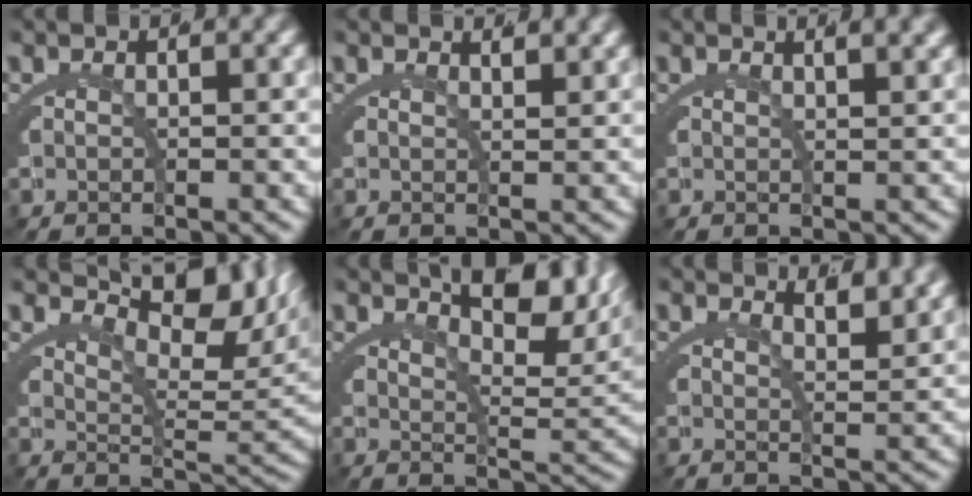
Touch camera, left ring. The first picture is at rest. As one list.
[{"total": 1.5, "force": [1.4, -0.2, 0.4], "torque": [-0.003, -0.003, 0.024]}, {"total": 1.9, "force": [1.5, -0.2, 1.1], "torque": [-0.010, 0.005, 0.022]}, {"total": 8.4, "force": [5.4, 2.0, 6.1], "torque": [-0.069, 0.013, 0.080]}, {"total": 8.6, "force": [6.0, 1.7, 5.9], "torque": [-0.053, 0.017, 0.087]}, {"total": 3.0, "force": [2.7, -0.4, 1.1], "torque": [-0.009, -0.004, 0.044]}]